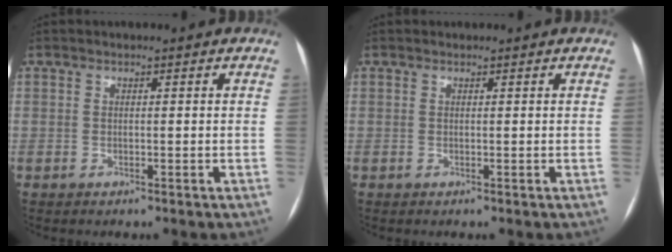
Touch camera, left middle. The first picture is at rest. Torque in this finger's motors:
{"motor_torque": [-0.23, -0.04, 0.00, -0.01]}